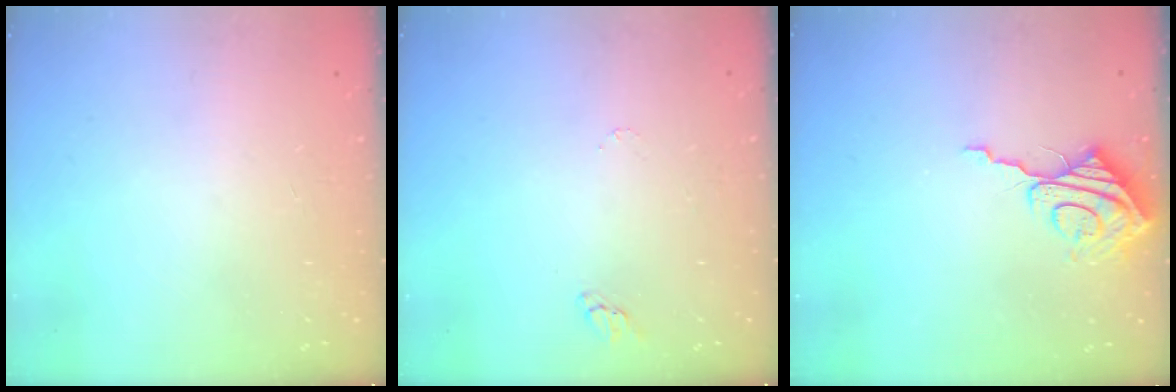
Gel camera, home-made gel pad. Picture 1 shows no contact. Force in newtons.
{"total": 2.9, "press": 2.9, "slide": 0.2}
{"total": 9.0, "press": 9.0, "slide": 0.8}